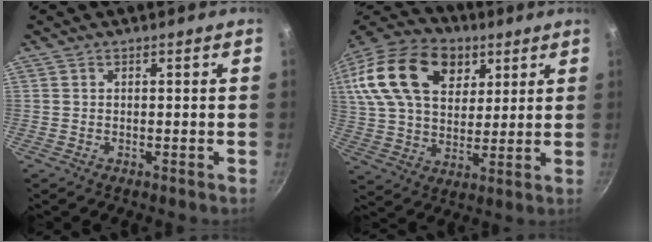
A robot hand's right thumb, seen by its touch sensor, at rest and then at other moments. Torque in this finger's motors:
{"motor_torque": [-1.21, 2.14, 1.13, -0.25, 0.19]}